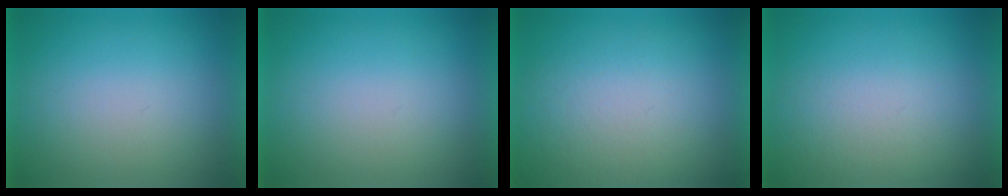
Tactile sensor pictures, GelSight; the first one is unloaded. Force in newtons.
{"total": 0.0}
{"total": 5.0}
{"total": 3.7}